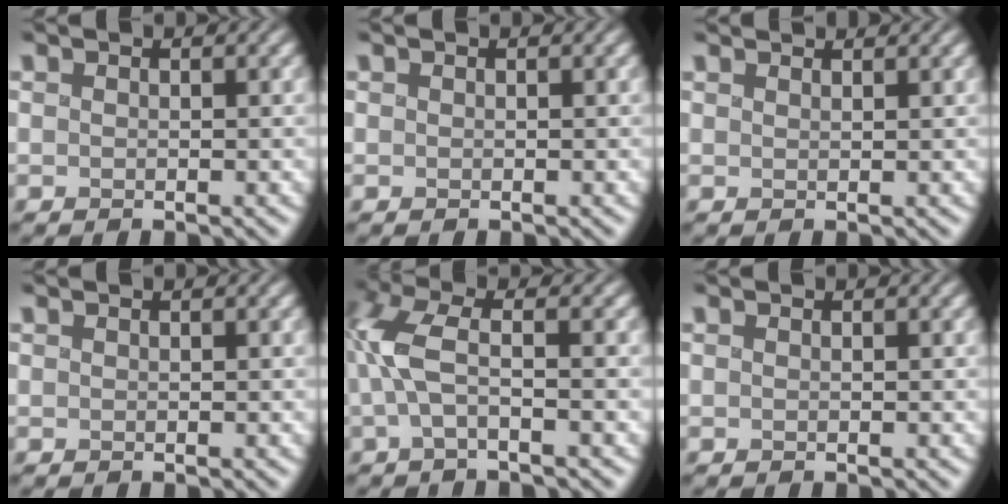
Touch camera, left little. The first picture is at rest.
{"total": 0.0}
{"total": 1.5, "force": [1.5, 0.1, 0.3], "torque": [-0.003, 0.004, 0.021]}
{"total": 0.0}
{"total": 5.2, "force": [-0.3, 1.9, 4.8], "torque": [-0.115, 0.007, -0.014]}
{"total": 0.0}